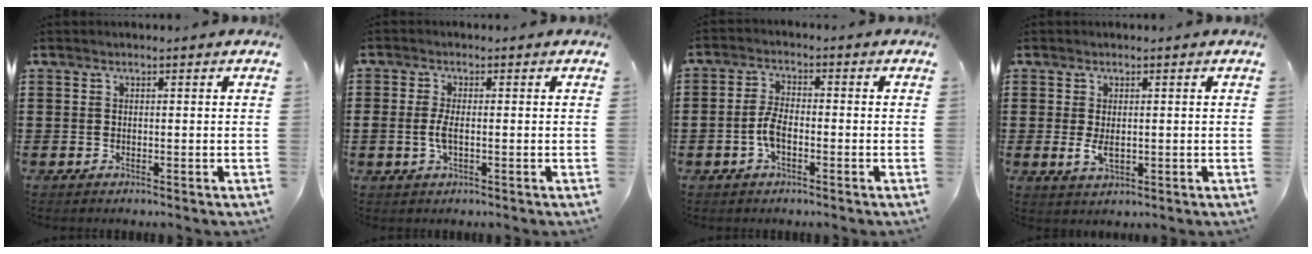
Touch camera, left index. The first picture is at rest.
{"total": 2.8, "force": [-0.4, 1.1, 2.5], "torque": [-0.070, -0.006, -0.015]}
{"total": 4.3, "force": [-1.4, 1.9, 3.5], "torque": [-0.091, -0.002, -0.034]}
{"total": 2.8, "force": [0.0, 1.4, 2.4], "torque": [-0.054, -0.001, -0.001]}